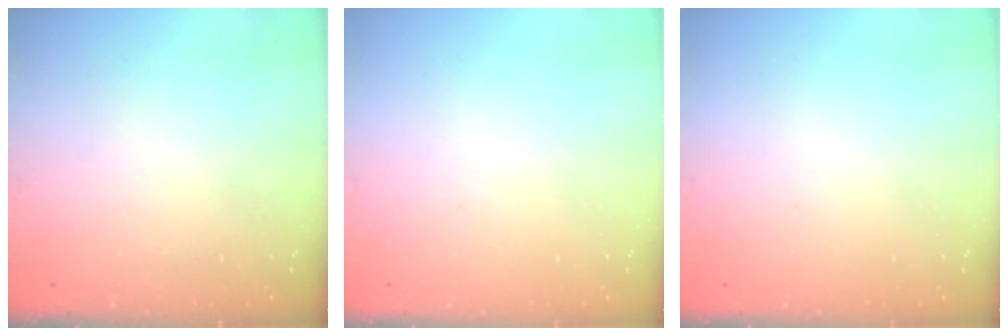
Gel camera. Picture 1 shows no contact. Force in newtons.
{"total": 0.0}
{"total": 0.0}